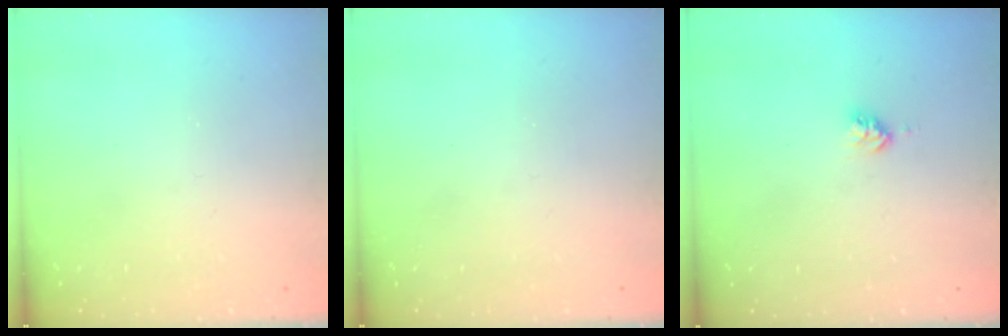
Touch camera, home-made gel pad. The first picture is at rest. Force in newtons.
{"total": 0.0}
{"total": 2.8, "press": 2.8, "slide": 0.2}